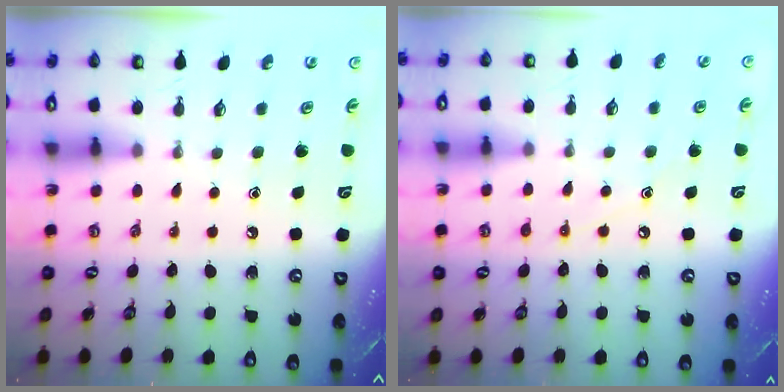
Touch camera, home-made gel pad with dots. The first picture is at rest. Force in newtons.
{"total": 6.3, "press": 6.3, "slide": 0.3}